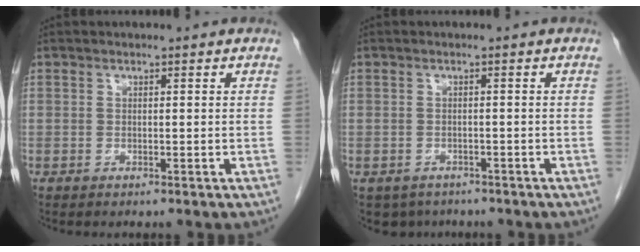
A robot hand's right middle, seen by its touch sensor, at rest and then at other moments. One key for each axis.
{"total": 4.2, "fx": -3.2, "fy": 2.7, "fz": 0.5, "tx": 0.000, "ty": 0.003, "tz": -0.044}